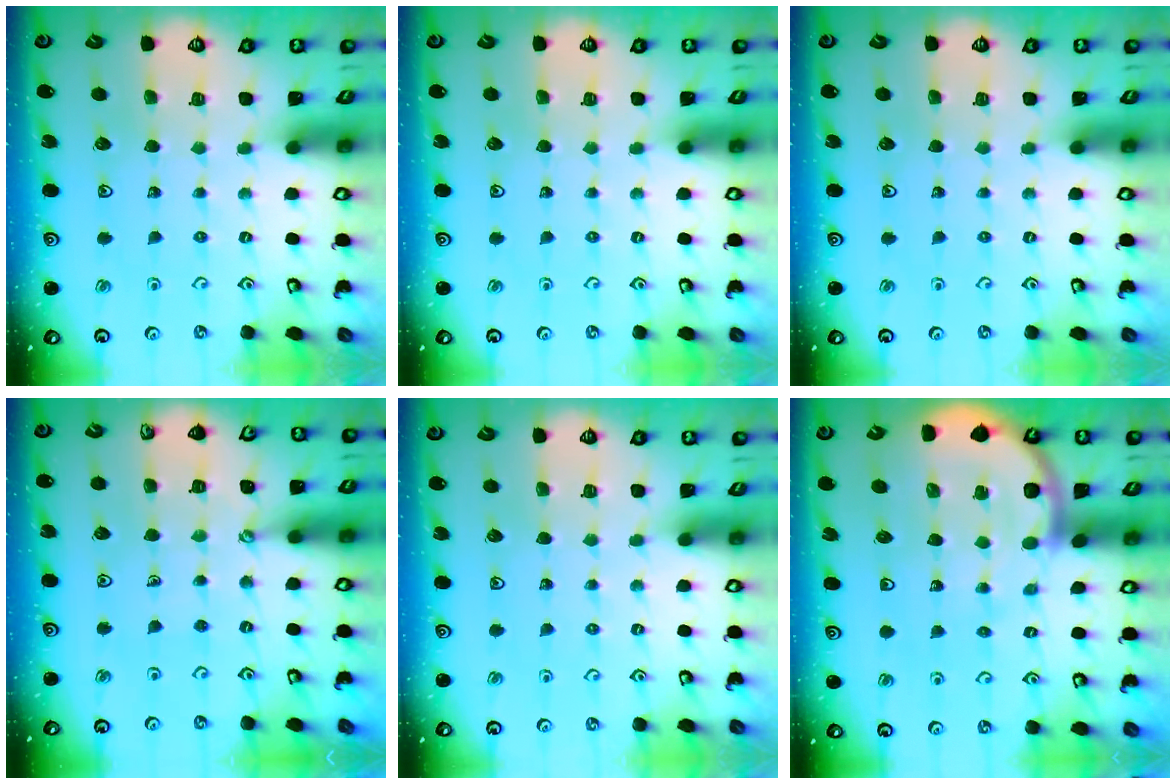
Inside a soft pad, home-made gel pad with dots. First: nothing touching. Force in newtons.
{"total": 0.0}
{"total": 0.0}
{"total": 1.4, "press": 1.3, "slide": 0.3}
{"total": 0.0}
{"total": 8.3, "press": 8.2, "slide": 1.0}